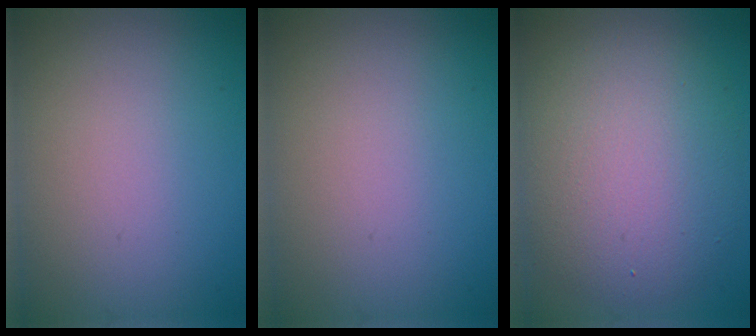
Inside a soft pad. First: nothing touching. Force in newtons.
{"total": 0.0}
{"total": 7.9, "press": 7.9, "slide": 0.5}